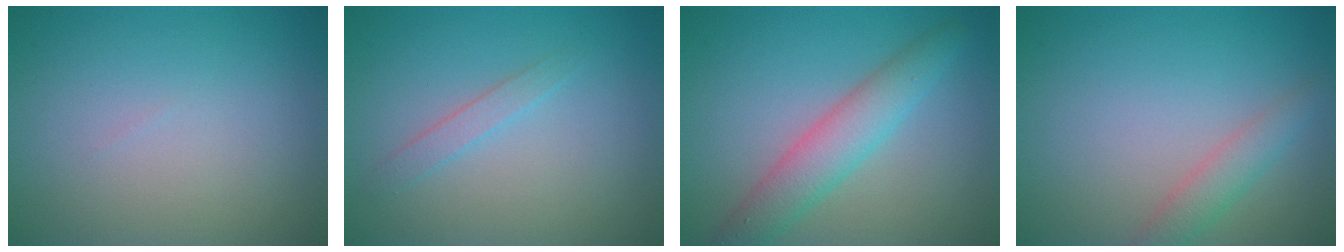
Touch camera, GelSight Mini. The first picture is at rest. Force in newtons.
{"total": 1.2, "press": 1.2, "slide": 0.0}
{"total": 4.2, "press": 4.2, "slide": 0.2}
{"total": 2.2, "press": 2.2, "slide": 0.1}